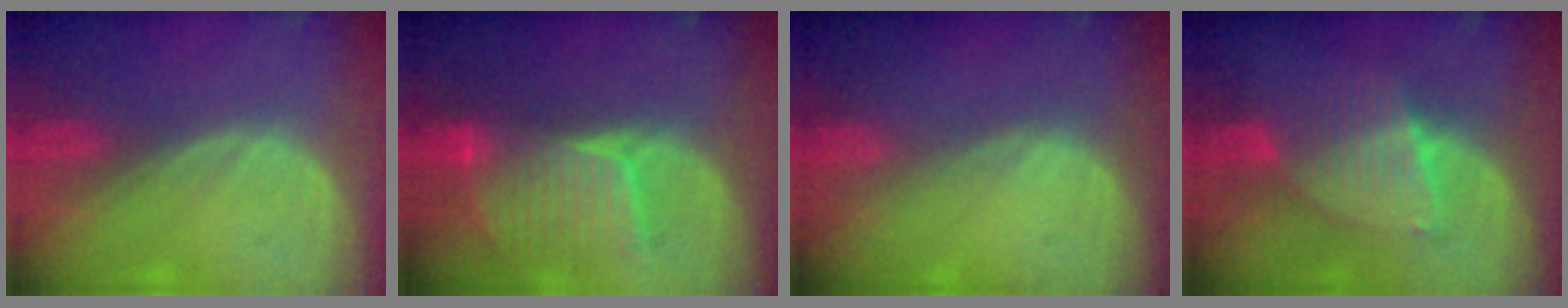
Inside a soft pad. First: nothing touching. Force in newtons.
{"total": 8.6, "press": 7.7, "slide": 3.8}
{"total": 0.0}
{"total": 6.3, "press": 6.3, "slide": 0.2}